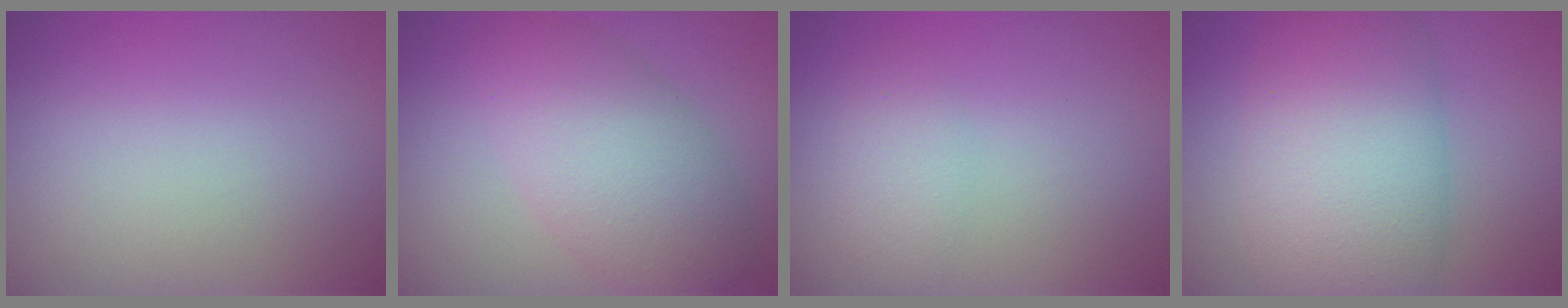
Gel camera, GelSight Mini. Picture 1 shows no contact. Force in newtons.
{"total": 6.9, "press": 6.9, "slide": 0.3}
{"total": 2.1, "press": 2.1, "slide": 0.1}
{"total": 11.1, "press": 11.1, "slide": 0.3}